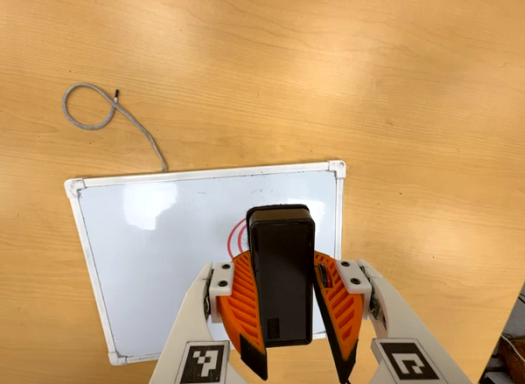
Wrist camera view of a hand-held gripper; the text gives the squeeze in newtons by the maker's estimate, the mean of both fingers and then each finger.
{"total": 11.2, "left": 10.4, "right": 12.0}